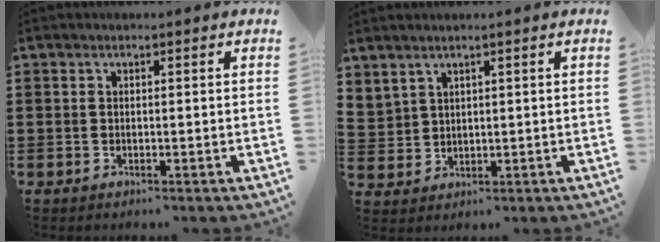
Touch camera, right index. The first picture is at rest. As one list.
[{"total": 2.2, "force": [2.0, 0.9, 0.0], "torque": [-0.009, 0.001, 0.040]}]